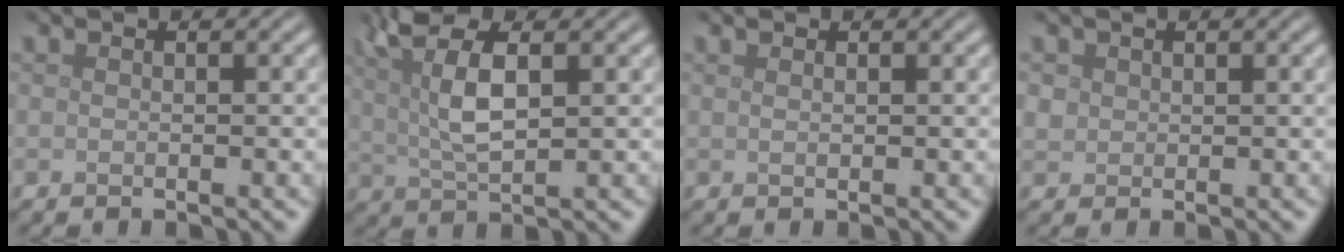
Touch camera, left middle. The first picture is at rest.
{"total": 6.3, "force": [2.3, 2.3, 5.4], "torque": [-0.111, 0.013, 0.045]}
{"total": 0.7, "force": [0.5, 0.2, 0.4], "torque": [-0.010, 0.001, 0.008]}
{"total": 1.0, "force": [0.4, 0.9, 0.2], "torque": [0.000, -0.001, 0.009]}